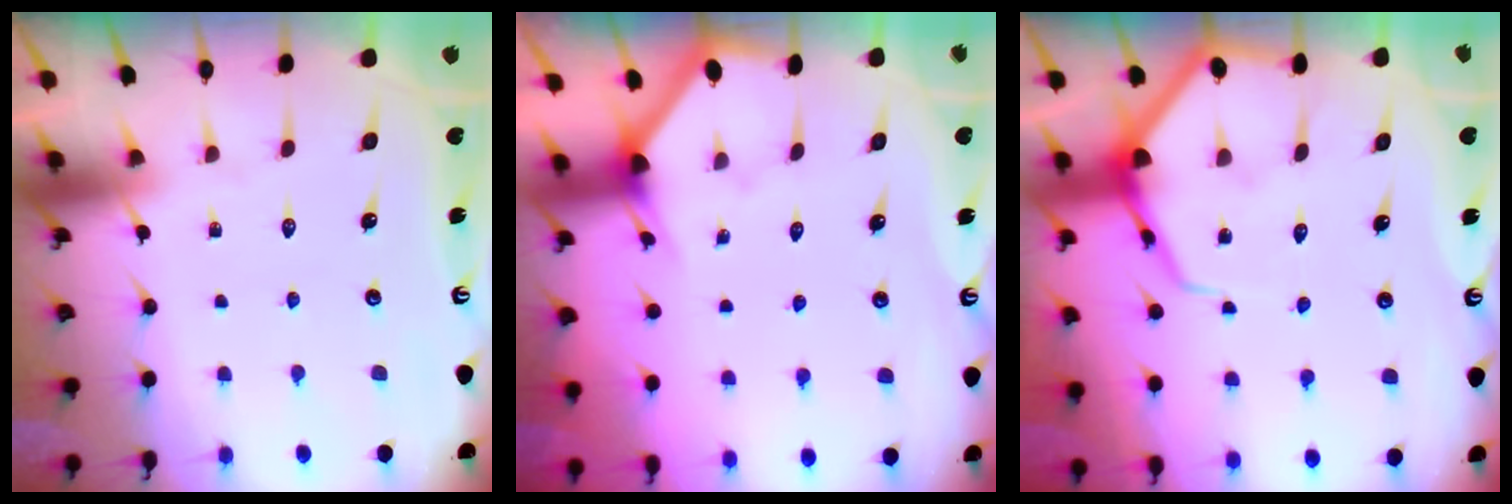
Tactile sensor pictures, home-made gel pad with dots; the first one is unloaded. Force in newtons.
{"total": 2.6, "press": 2.6, "slide": 0.3}
{"total": 7.7, "press": 7.6, "slide": 0.8}